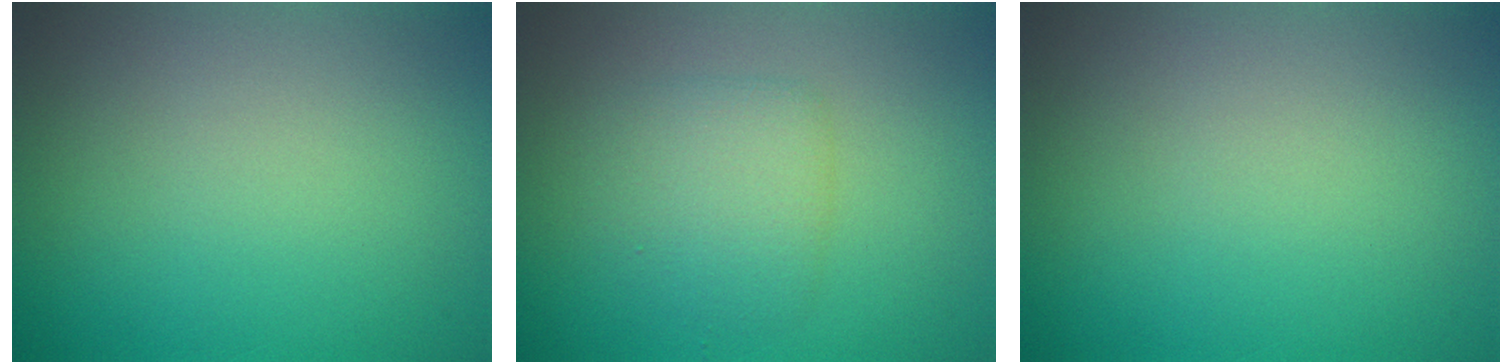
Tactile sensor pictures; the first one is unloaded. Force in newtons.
{"total": 2.7, "press": 2.7, "slide": 0.1}
{"total": 0.0}